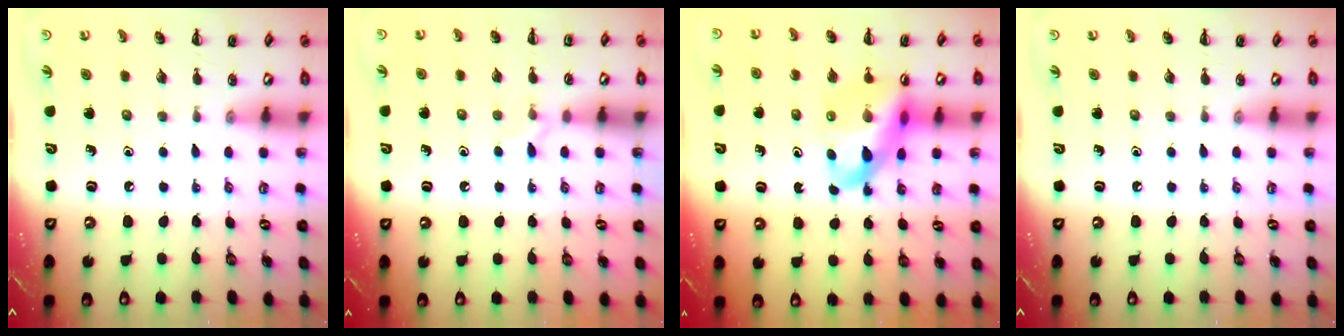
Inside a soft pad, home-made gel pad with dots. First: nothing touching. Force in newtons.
{"total": 5.6, "press": 5.3, "slide": 1.8}
{"total": 12.5, "press": 11.9, "slide": 3.6}
{"total": 0.0}